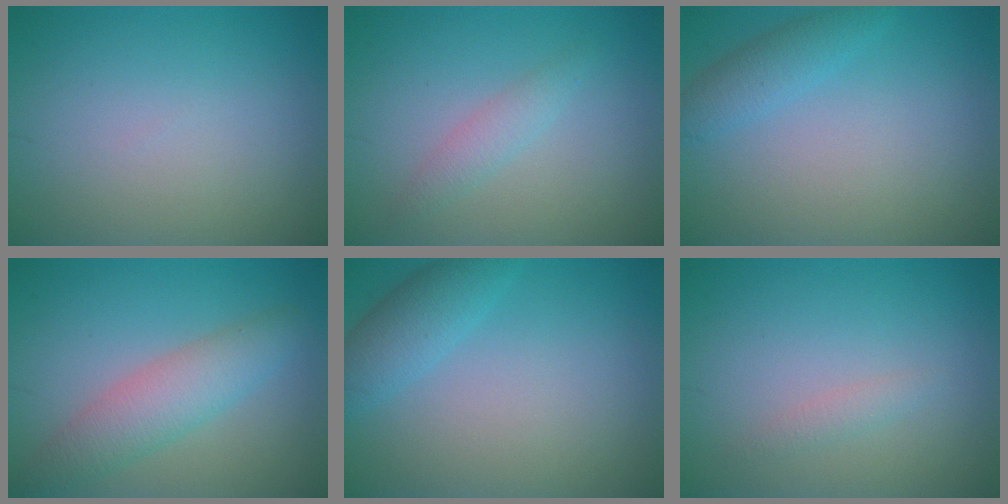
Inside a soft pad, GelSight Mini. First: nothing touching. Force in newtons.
{"total": 1.6, "press": 1.6, "slide": 0.2}
{"total": 2.3, "press": 2.3, "slide": 0.1}
{"total": 4.1, "press": 4.1, "slide": 0.1}
{"total": 3.0, "press": 3.0, "slide": 0.2}
{"total": 0.9, "press": 0.9, "slide": 0.1}